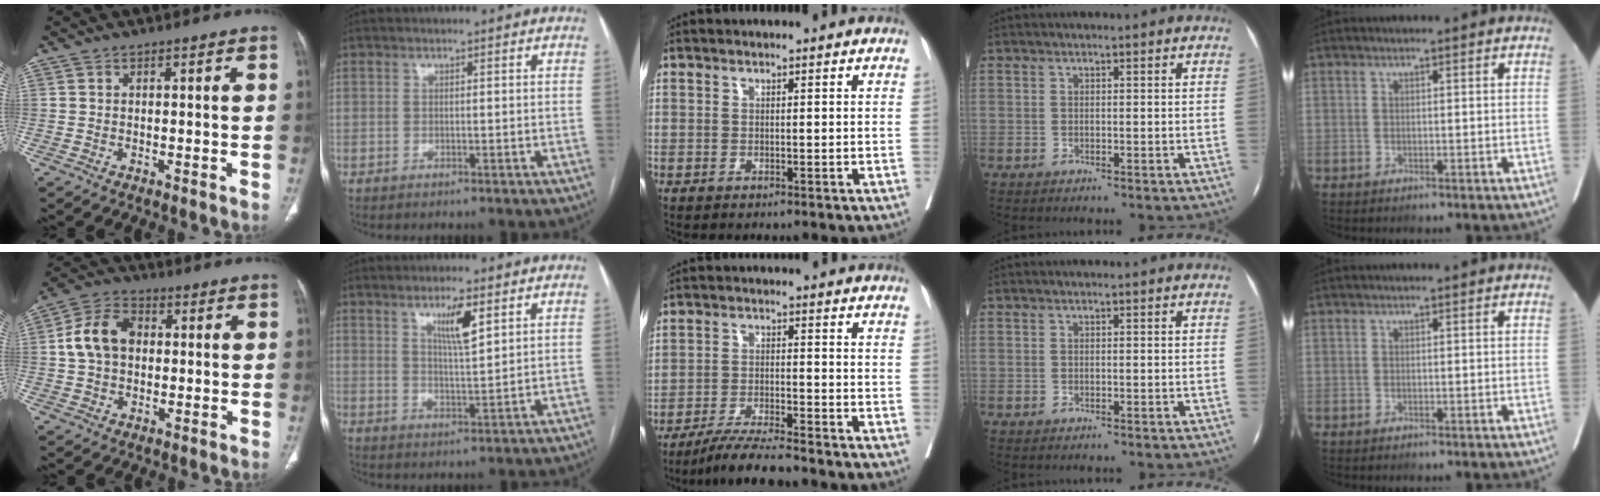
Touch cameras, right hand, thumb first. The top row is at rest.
{"thumb": {"total": 9.7, "force": [1.0, 7.0, 6.5], "torque": [-0.116, 0.022, 0.012]}, "index": {"total": 5.4, "force": [2.8, 0.5, 4.6], "torque": [-0.079, -0.007, 0.050]}, "middle": {"total": 6.7, "force": [-6.0, -0.7, 3.0], "torque": [-0.049, -0.024, -0.110]}}